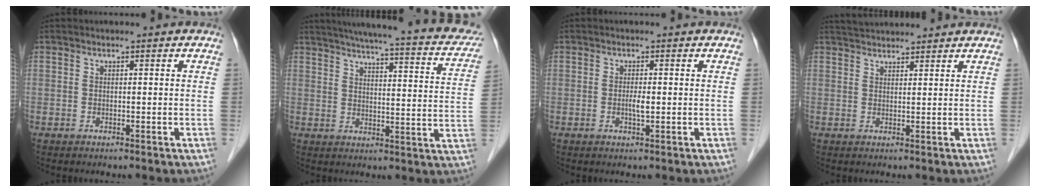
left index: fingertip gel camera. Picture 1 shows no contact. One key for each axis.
{"total": 25.2, "fx": 21.2, "fy": 3.8, "fz": 13.0, "tx": -0.182, "ty": -0.009, "tz": 0.246}
{"total": 1.5, "fx": -0.1, "fy": 0.2, "fz": 1.5, "tx": -0.029, "ty": -0.001, "tz": -0.002}
{"total": 6.4, "fx": 6.2, "fy": 0.4, "fz": 1.6, "tx": -0.030, "ty": 0.039, "tz": 0.094}